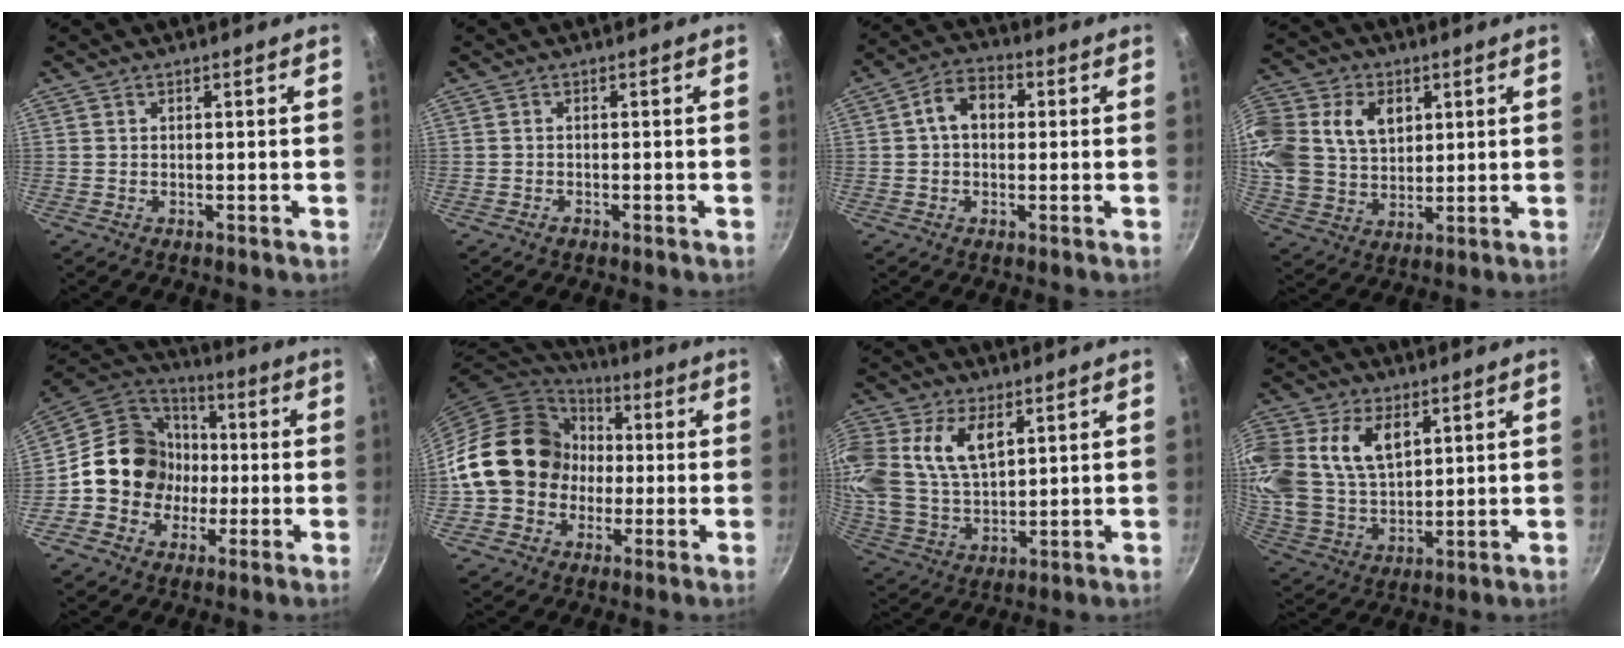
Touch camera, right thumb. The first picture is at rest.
{"total": 0.9, "force": [-0.6, 0.5, 0.3], "torque": [-0.010, 0.005, -0.013]}
{"total": 7.3, "force": [0.9, 5.2, 5.0], "torque": [-0.060, 0.019, 0.002]}
{"total": 22.6, "force": [6.8, 17.2, 13.1], "torque": [-0.307, 0.031, 0.127]}
{"total": 16.7, "force": [-1.4, 14.8, 7.5], "torque": [-0.093, 0.038, -0.032]}
{"total": 17.7, "force": [-0.3, 15.4, 8.9], "torque": [-0.125, 0.039, -0.008]}
{"total": 16.8, "force": [6.1, 10.6, 11.5], "torque": [-0.244, -0.008, 0.120]}
{"total": 18.7, "force": [6.5, 12.6, 12.2], "torque": [-0.257, -0.006, 0.129]}